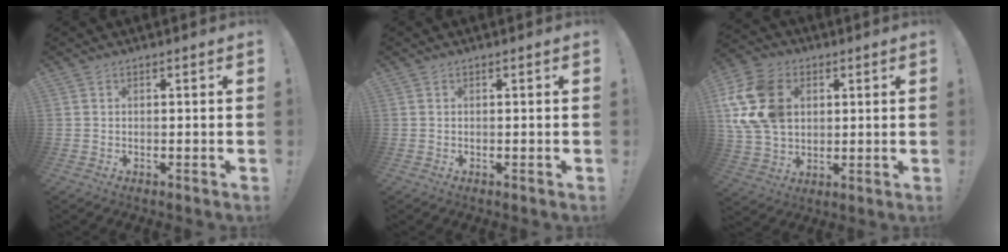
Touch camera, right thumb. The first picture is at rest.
{"total": 0.0}
{"total": 18.3, "force": [4.9, 13.9, 10.8], "torque": [-0.206, -0.012, 0.097]}